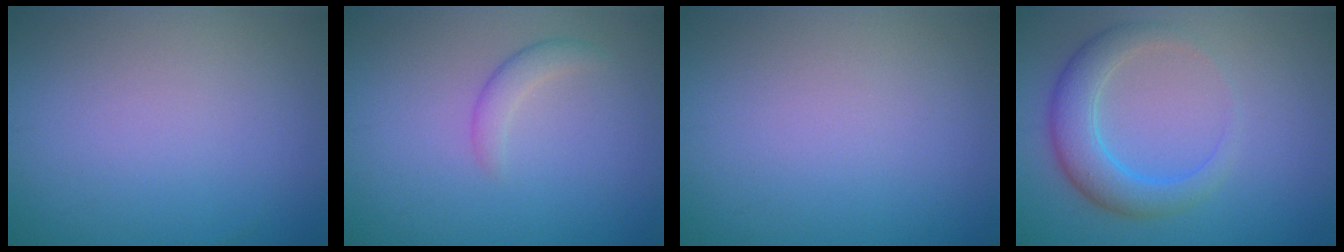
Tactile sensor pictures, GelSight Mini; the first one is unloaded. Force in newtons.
{"total": 1.6, "press": 1.6, "slide": 0.0}
{"total": 0.0}
{"total": 4.2, "press": 4.2, "slide": 0.2}